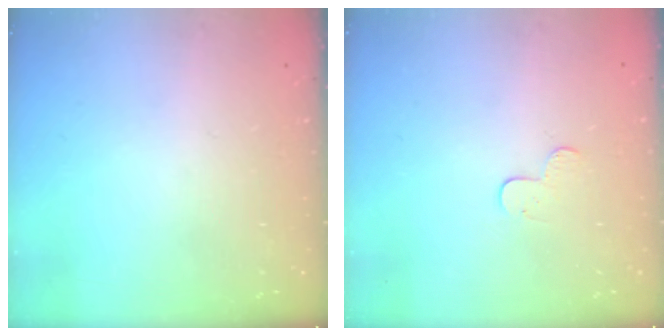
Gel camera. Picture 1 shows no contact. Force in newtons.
{"total": 4.5, "press": 4.5, "slide": 0.2}